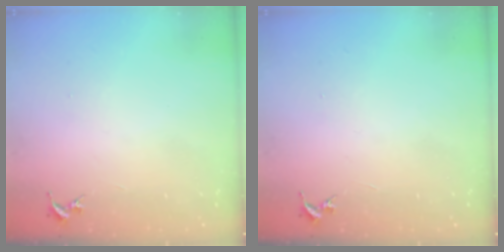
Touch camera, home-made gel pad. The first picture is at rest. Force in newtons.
{"total": 0.0}